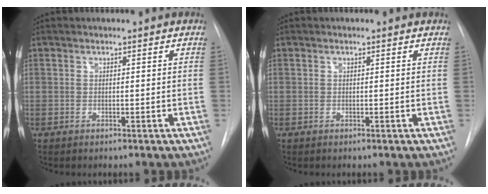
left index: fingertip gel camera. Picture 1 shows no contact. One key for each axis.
{"total": 0.6, "fx": 0.6, "fy": 0.1, "fz": 0.1, "tx": -0.004, "ty": 0.004, "tz": 0.004}